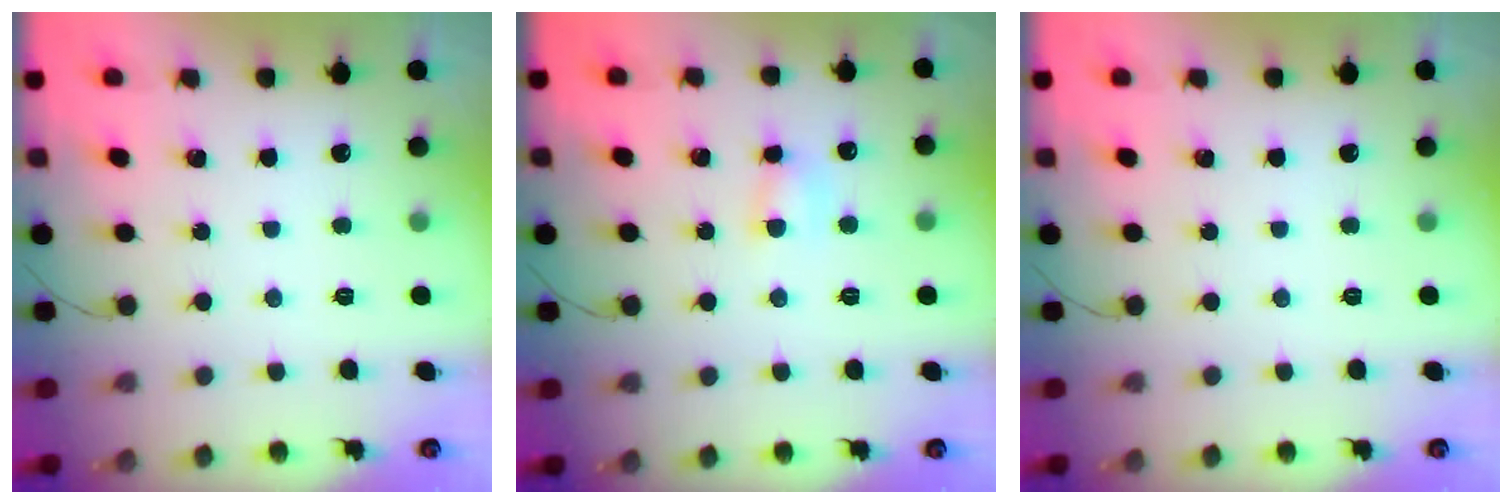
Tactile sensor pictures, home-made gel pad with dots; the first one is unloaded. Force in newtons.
{"total": 4.6, "press": 4.4, "slide": 1.1}
{"total": 0.0}